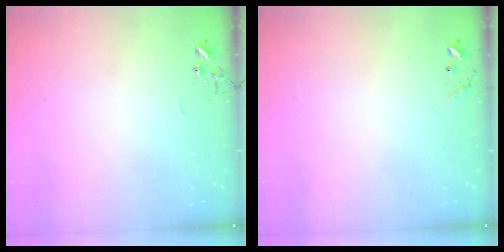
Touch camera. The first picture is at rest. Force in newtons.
{"total": 6.6, "press": 6.6, "slide": 0.5}